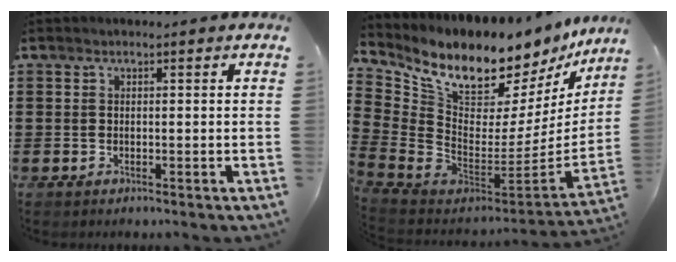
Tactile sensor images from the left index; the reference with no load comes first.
{"total": 9.7, "force": [7.9, 3.7, 4.3], "torque": [-0.106, -0.085, 0.133]}